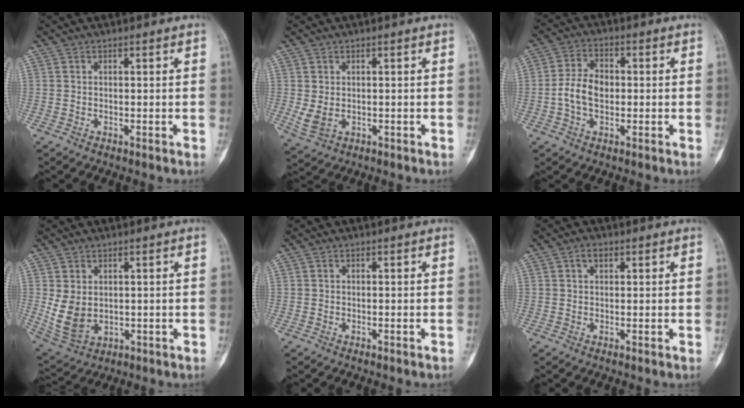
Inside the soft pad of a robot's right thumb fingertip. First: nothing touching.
{"total": 3.4, "force": [-0.1, 2.5, 2.4], "torque": [-0.053, -0.004, 0.010]}
{"total": 6.7, "force": [-0.7, 4.5, 4.9], "torque": [-0.092, 0.018, -0.019]}
{"total": 7.1, "force": [0.6, 5.2, 4.8], "torque": [-0.088, -0.010, 0.035]}
{"total": 0.0}
{"total": 1.7, "force": [0.8, 1.1, 1.1], "torque": [-0.017, 0.004, 0.013]}